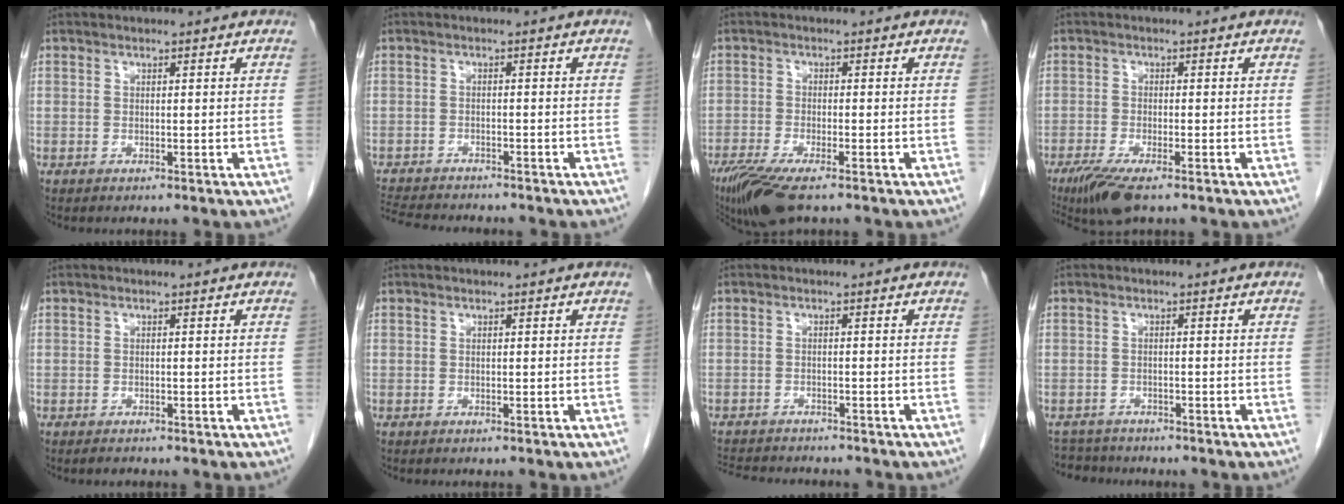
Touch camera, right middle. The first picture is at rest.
{"total": 9.7, "force": [-8.9, 2.0, 3.4], "torque": [-0.067, -0.005, -0.134]}
{"total": 8.2, "force": [-5.8, 1.6, 5.6], "torque": [-0.100, -0.020, -0.099]}
{"total": 6.1, "force": [-4.2, 1.1, 4.3], "torque": [-0.079, -0.016, -0.072]}
{"total": 0.7, "force": [-0.7, 0.2, 0.2], "torque": [-0.007, -0.001, -0.009]}
{"total": 0.0}
{"total": 8.9, "force": [-8.2, 2.1, 2.8], "torque": [-0.053, -0.003, -0.117]}
{"total": 4.1, "force": [-3.9, 1.4, -0.3], "torque": [0.005, -0.007, -0.063]}